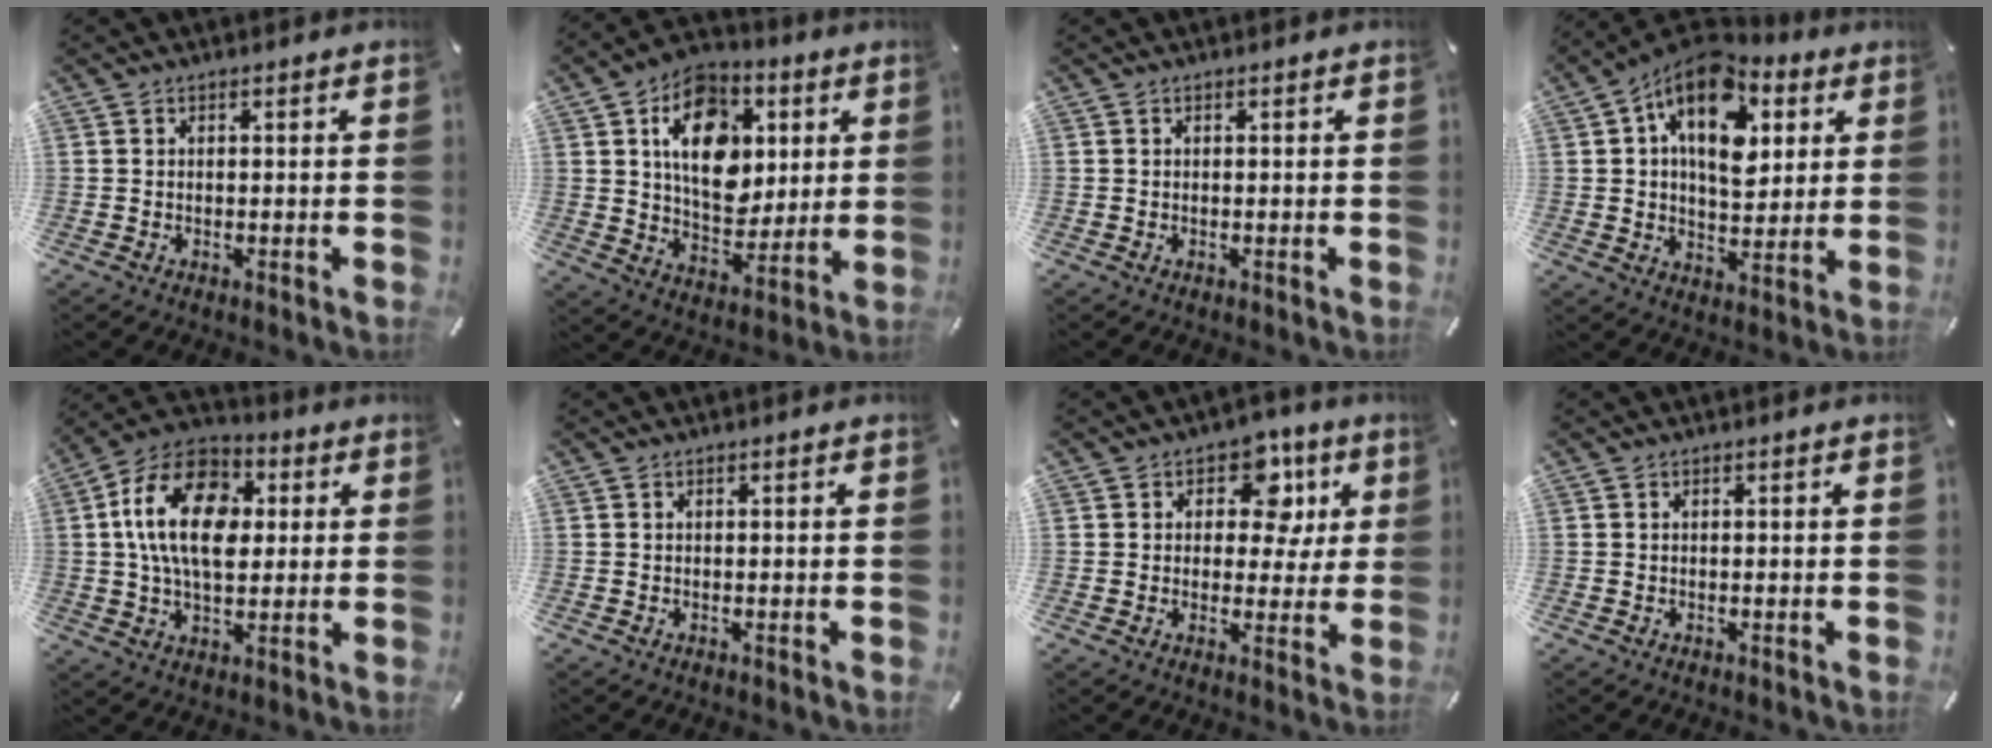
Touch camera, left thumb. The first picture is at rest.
{"total": 16.7, "force": [4.5, 12.4, 10.2], "torque": [-0.151, -0.003, 0.087]}
{"total": 0.0}
{"total": 16.7, "force": [7.0, 10.2, 11.3], "torque": [-0.184, -0.026, 0.121]}
{"total": 18.0, "force": [2.3, 12.1, 13.1], "torque": [-0.252, 0.009, 0.033]}
{"total": 0.0}
{"total": 11.3, "force": [3.8, 7.9, 7.1], "torque": [-0.092, -0.009, 0.062]}
{"total": 0.0}